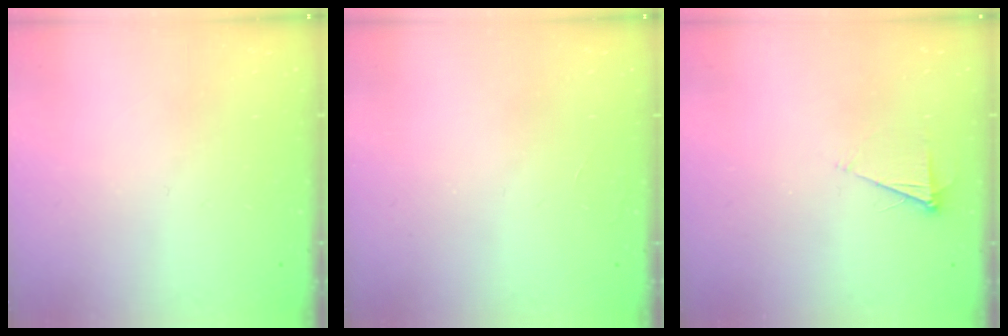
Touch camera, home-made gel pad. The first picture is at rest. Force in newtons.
{"total": 0.0}
{"total": 4.8, "press": 4.7, "slide": 0.6}